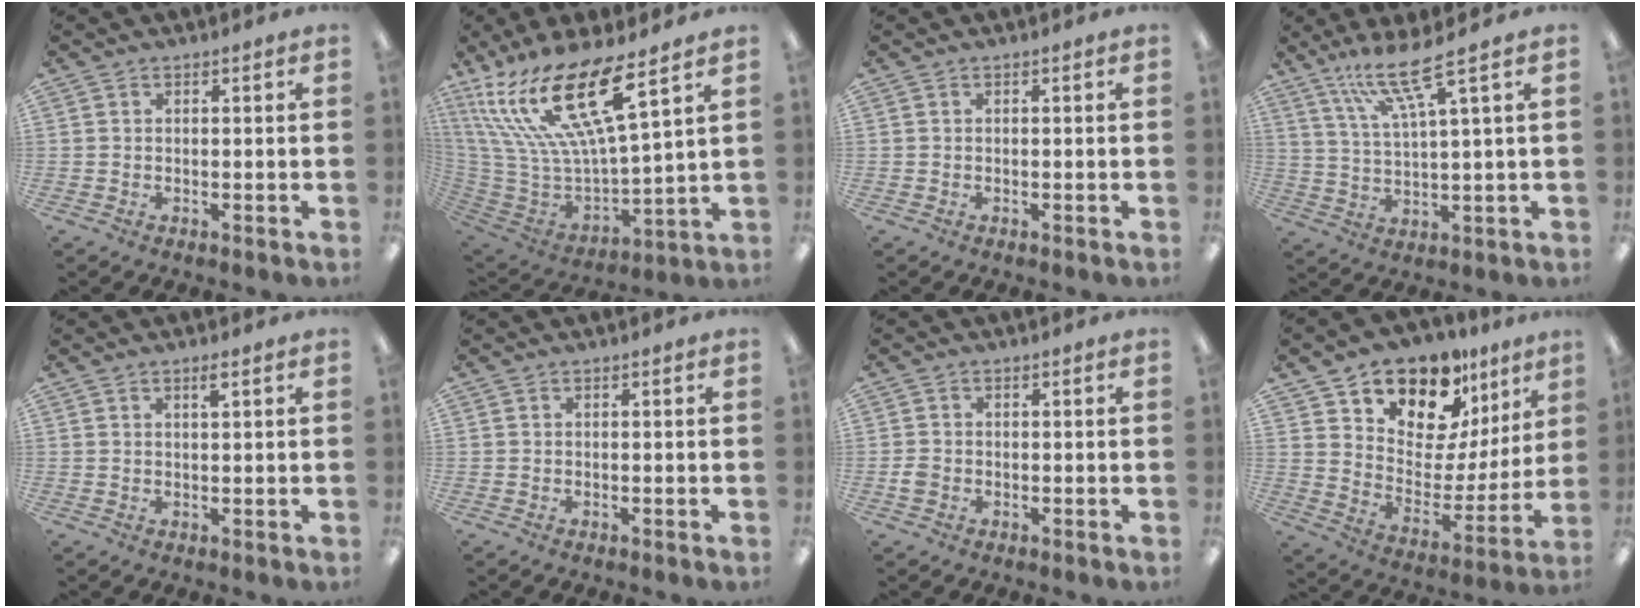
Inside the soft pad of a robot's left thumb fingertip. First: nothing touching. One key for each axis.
{"total": 22.3, "fx": 13.7, "fy": 5.9, "fz": 16.6, "tx": -0.359, "ty": -0.086, "tz": 0.231}
{"total": 0.0}
{"total": 11.5, "fx": 7.6, "fy": 1.6, "fz": 8.4, "tx": -0.170, "ty": -0.028, "tz": 0.135}
{"total": 1.8, "fx": 1.2, "fy": 0.3, "fz": 1.2, "tx": -0.019, "ty": -0.002, "tz": 0.019}
{"total": 0.0}
{"total": 2.0, "fx": -0.5, "fy": 1.7, "fz": 1.0, "tx": -0.016, "ty": 0.004, "tz": -0.009}
{"total": 14.6, "fx": 11.7, "fy": 7.5, "fz": 4.4, "tx": -0.090, "ty": -0.096, "tz": 0.214}